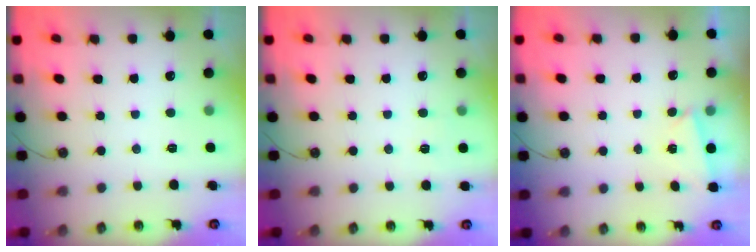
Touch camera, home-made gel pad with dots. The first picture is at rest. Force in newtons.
{"total": 2.5, "press": 2.4, "slide": 0.4}
{"total": 1.2, "press": 1.1, "slide": 0.5}